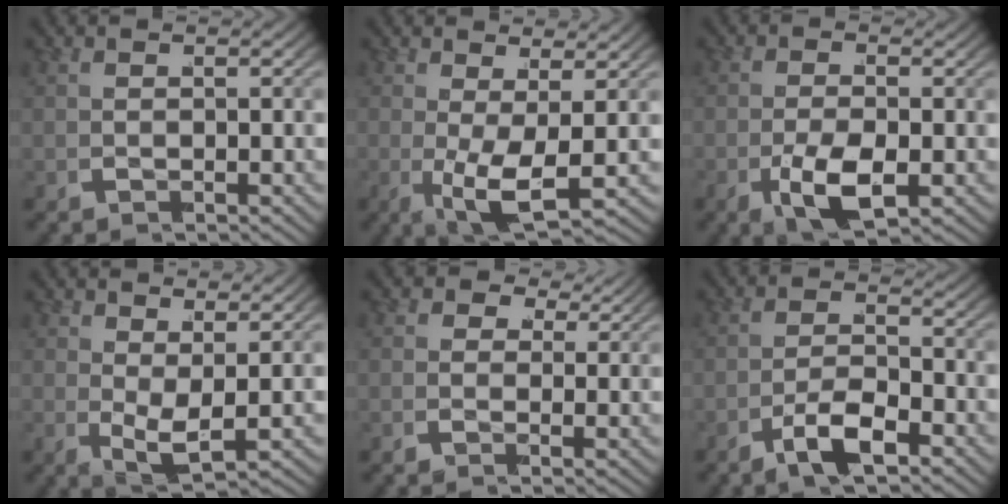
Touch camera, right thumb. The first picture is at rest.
{"total": 4.9, "force": [-0.5, 2.4, 4.2], "torque": [-0.079, -0.026, -0.006]}
{"total": 4.3, "force": [-2.0, 2.4, 3.0], "torque": [-0.072, -0.029, -0.032]}
{"total": 3.0, "force": [0.6, 1.6, 2.5], "torque": [-0.049, -0.020, 0.012]}
{"total": 2.8, "force": [1.9, 1.9, 0.9], "torque": [-0.025, -0.002, 0.022]}
{"total": 3.4, "force": [-2.6, 1.1, 1.9], "torque": [-0.031, -0.006, -0.053]}